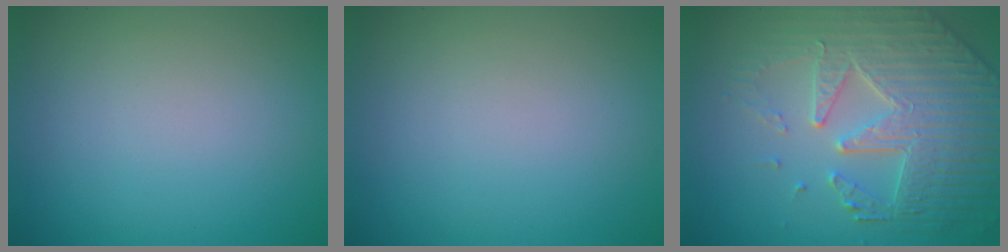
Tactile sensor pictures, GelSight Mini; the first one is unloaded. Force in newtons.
{"total": 0.0}
{"total": 6.5, "press": 5.4, "slide": 3.6}